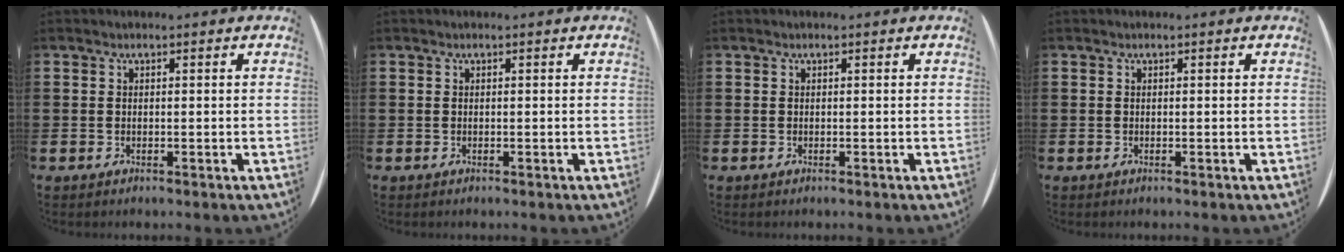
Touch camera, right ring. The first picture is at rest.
{"total": 0.0}
{"total": 0.0}
{"total": 0.0}